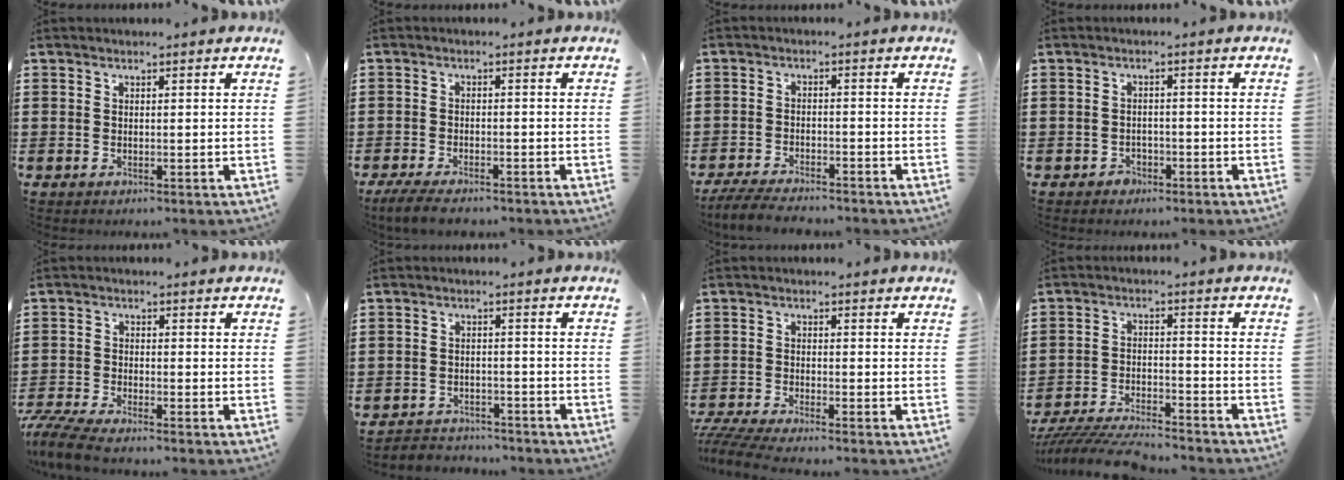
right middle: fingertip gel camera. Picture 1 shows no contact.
{"total": 3.4, "force": [-3.0, 0.7, 1.3], "torque": [-0.035, -0.003, -0.064]}
{"total": 4.2, "force": [-4.1, 0.7, 0.8], "torque": [-0.028, -0.004, -0.088]}
{"total": 1.5, "force": [-1.3, 0.9, 0.1], "torque": [-0.009, 0.001, -0.029]}
{"total": 4.7, "force": [-4.4, 0.2, 1.8], "torque": [-0.057, -0.016, -0.093]}
{"total": 3.2, "force": [-3.1, 0.8, -0.4], "torque": [-0.001, 0.001, -0.069]}
{"total": 4.0, "force": [-3.8, 0.0, 1.3], "torque": [-0.043, -0.015, -0.082]}
{"total": 6.6, "force": [-6.4, 0.7, 1.6], "torque": [-0.033, 0.003, -0.126]}